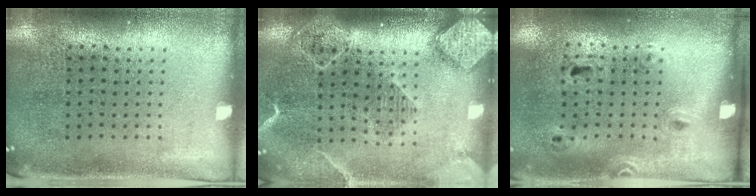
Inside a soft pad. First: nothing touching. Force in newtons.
{"total": 2.2, "press": 1.9, "slide": 1.1}
{"total": 1.3, "press": 0.8, "slide": 1.1}